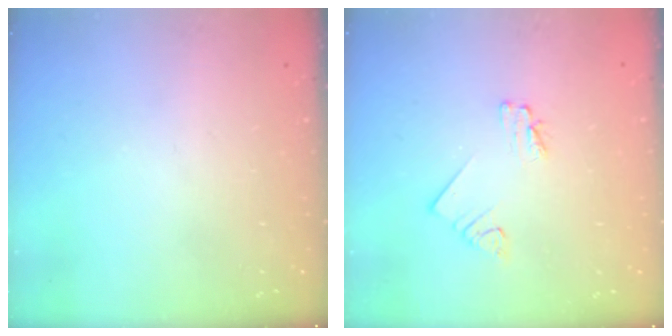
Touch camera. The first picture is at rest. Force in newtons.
{"total": 1.7, "press": 1.7, "slide": 0.0}